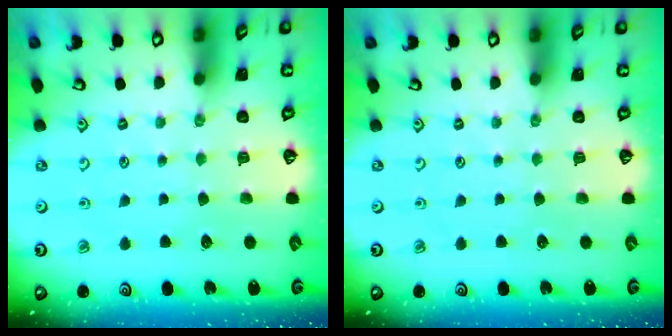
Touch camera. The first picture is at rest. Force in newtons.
{"total": 0.0}